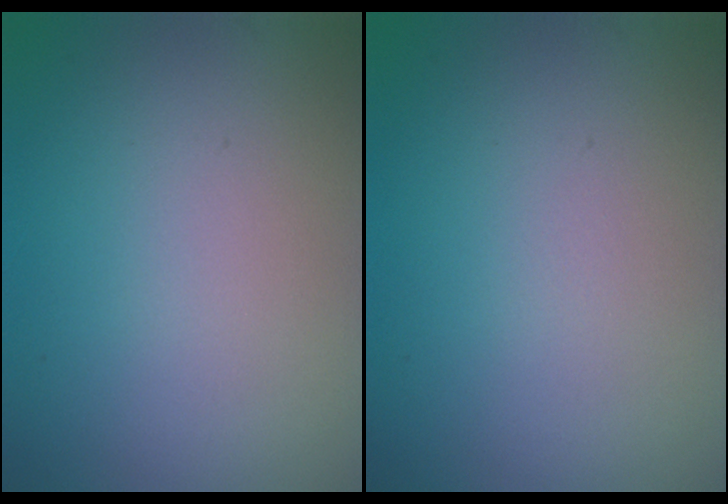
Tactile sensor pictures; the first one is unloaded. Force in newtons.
{"total": 0.0}